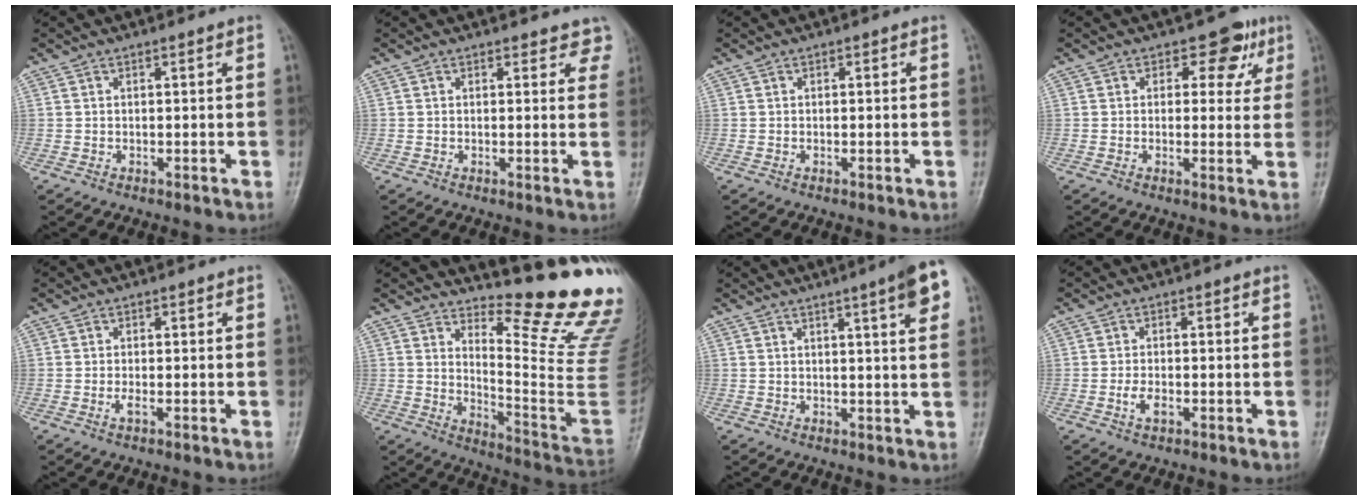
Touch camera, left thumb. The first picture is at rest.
{"total": 4.3, "force": [3.8, 2.0, 0.6], "torque": [0.035, -0.015, 0.021]}
{"total": 0.0}
{"total": 6.2, "force": [2.6, 4.3, 3.7], "torque": [-0.001, -0.004, 0.023]}
{"total": 1.4, "force": [-0.5, 0.5, 1.2], "torque": [-0.025, -0.001, -0.013]}
{"total": 18.9, "force": [14.7, 2.0, 11.7], "torque": [-0.138, -0.177, 0.202]}
{"total": 7.6, "force": [3.7, 0.7, 6.6], "torque": [-0.083, -0.010, 0.045]}
{"total": 2.9, "force": [-1.1, 1.6, 2.2], "torque": [-0.041, 0.007, -0.022]}